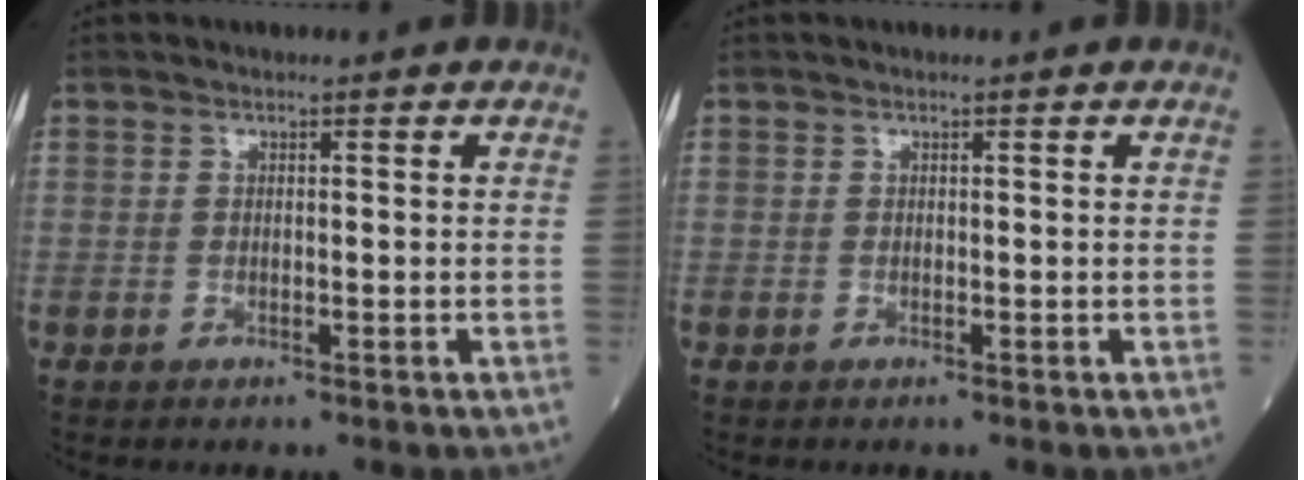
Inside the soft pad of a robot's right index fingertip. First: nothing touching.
{"total": 0.0}